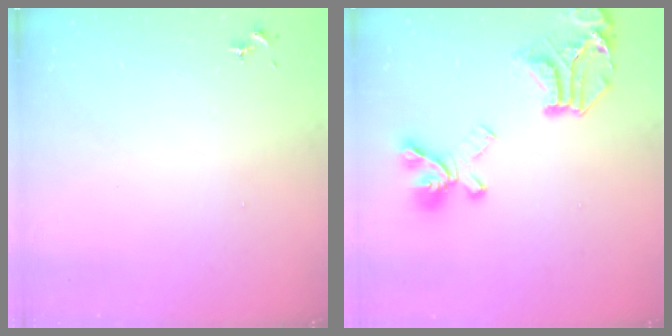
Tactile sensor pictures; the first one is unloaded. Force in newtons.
{"total": 21.7, "press": 21.6, "slide": 2.0}